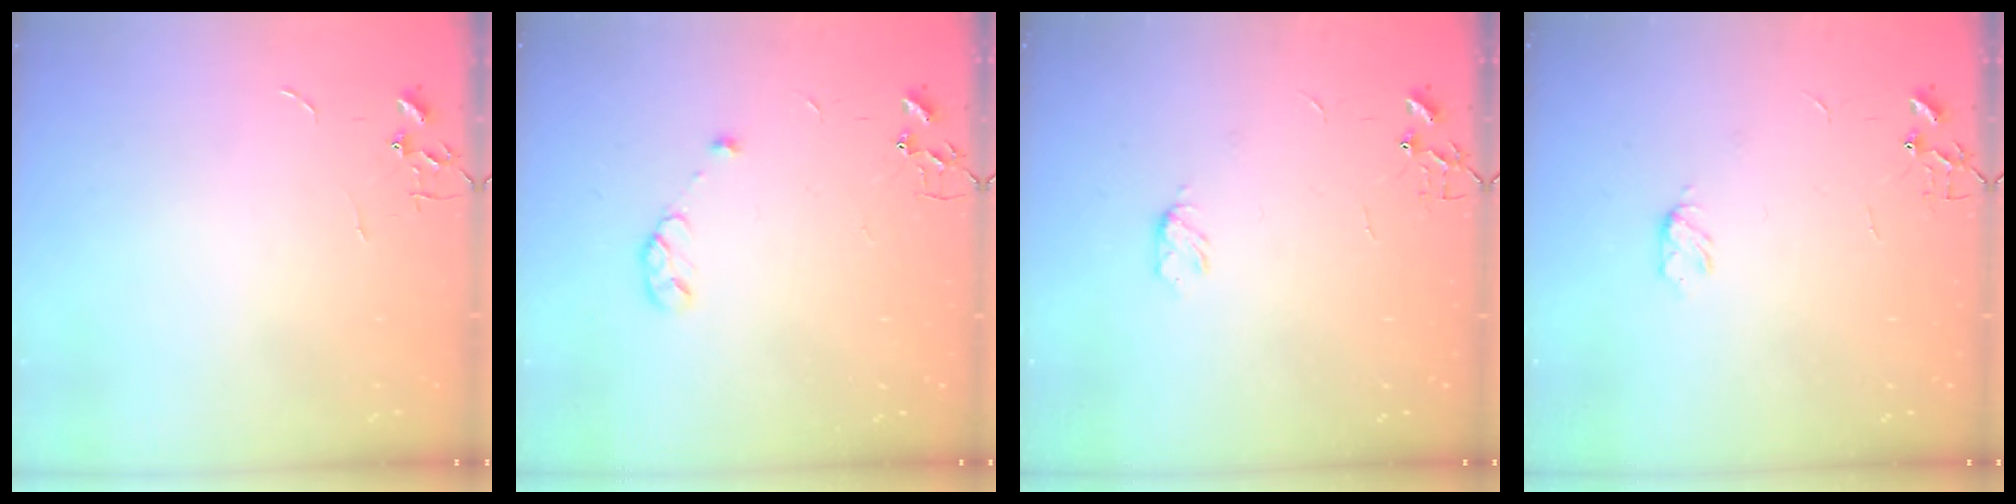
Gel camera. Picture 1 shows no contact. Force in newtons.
{"total": 5.5, "press": 5.4, "slide": 1.0}
{"total": 3.3, "press": 3.3, "slide": 0.5}
{"total": 3.3, "press": 3.3, "slide": 0.5}